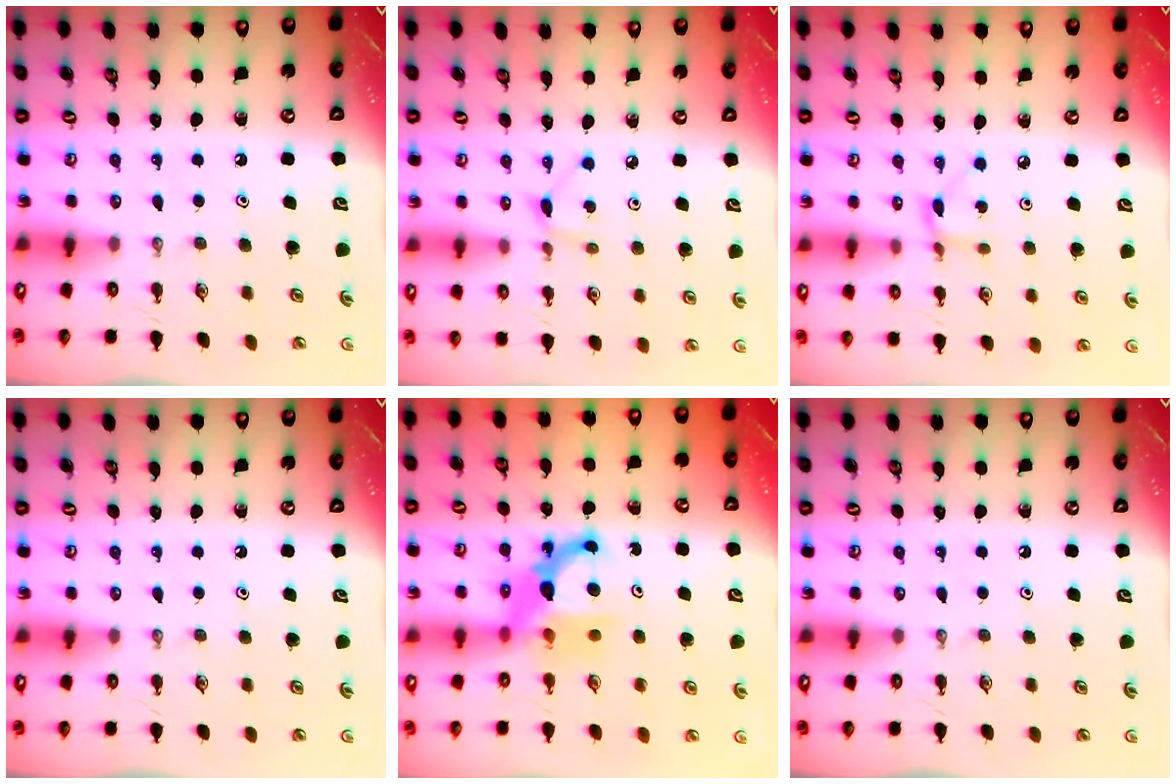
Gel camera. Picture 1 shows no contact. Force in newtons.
{"total": 4.2, "press": 4.2, "slide": 0.6}
{"total": 2.9, "press": 2.9, "slide": 0.2}
{"total": 0.0}
{"total": 10.7, "press": 10.6, "slide": 0.9}
{"total": 0.0}